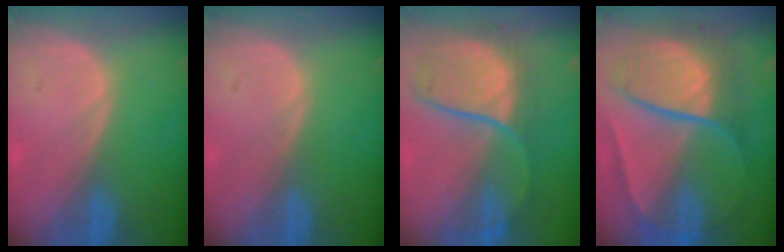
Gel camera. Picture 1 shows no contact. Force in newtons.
{"total": 0.0}
{"total": 9.8, "press": 9.1, "slide": 3.4}
{"total": 10.7, "press": 10.6, "slide": 1.0}